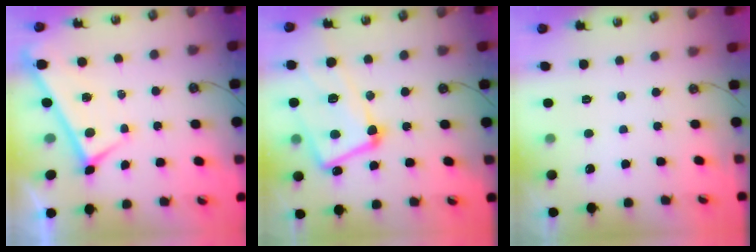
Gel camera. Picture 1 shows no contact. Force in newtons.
{"total": 15.1, "press": 14.9, "slide": 2.3}
{"total": 0.0}